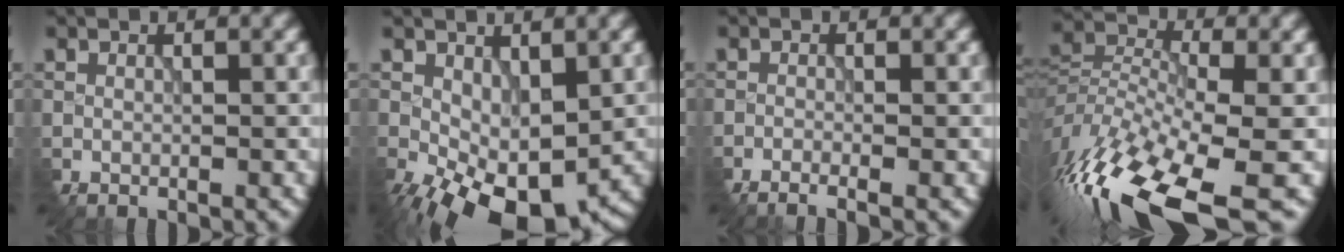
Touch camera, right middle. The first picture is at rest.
{"total": 7.9, "force": [-2.9, 4.5, 5.8], "torque": [-0.121, -0.020, -0.035]}
{"total": 2.4, "force": [-1.6, 0.5, 1.7], "torque": [-0.033, -0.006, -0.029]}
{"total": 14.3, "force": [-8.8, 5.1, 10.0], "torque": [-0.225, -0.008, -0.153]}